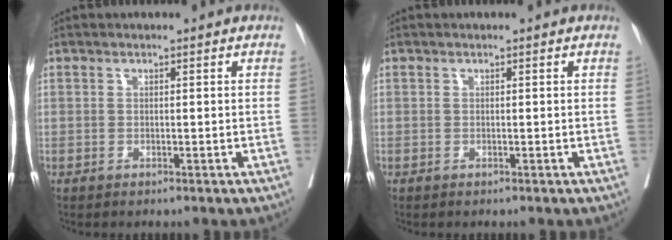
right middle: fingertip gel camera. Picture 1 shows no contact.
{"total": 0.0}